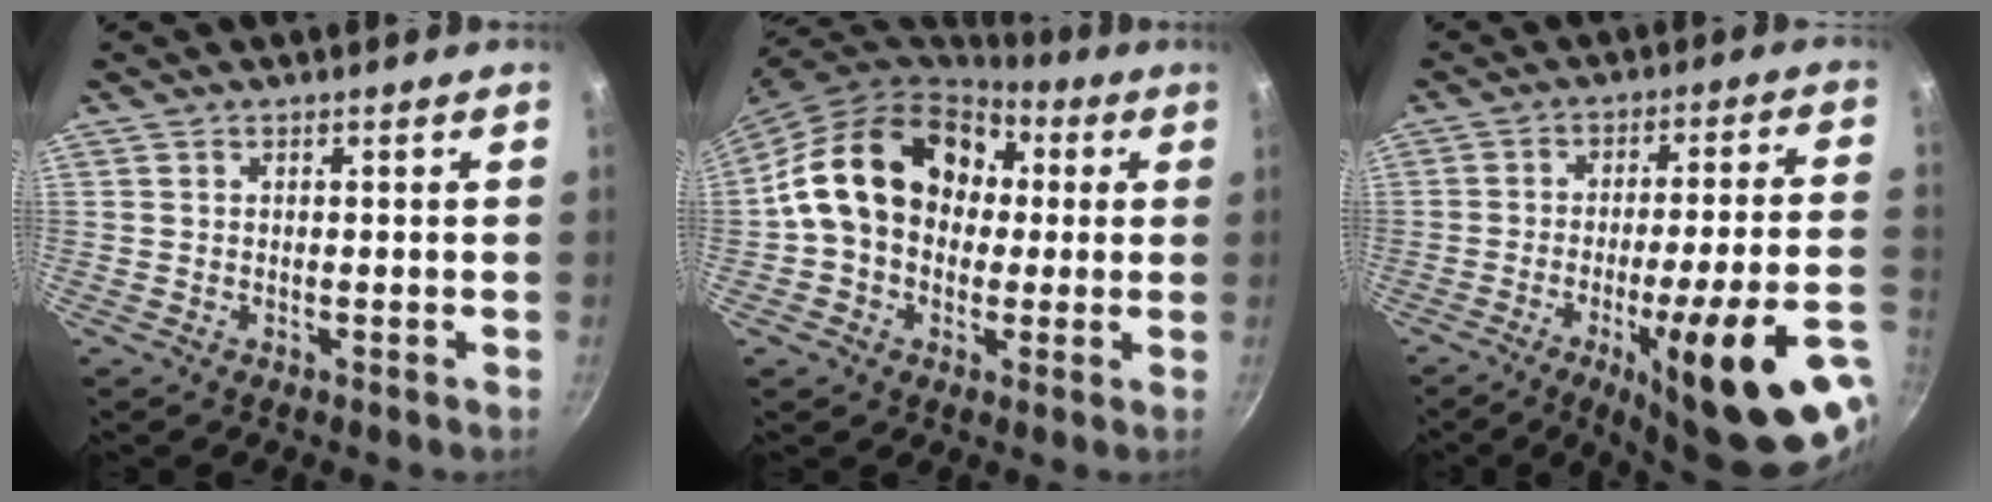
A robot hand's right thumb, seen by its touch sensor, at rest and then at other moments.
{"total": 19.2, "force": [2.6, 15.0, 11.6], "torque": [-0.176, 0.041, 0.035]}
{"total": 23.3, "force": [-10.3, 4.4, 20.4], "torque": [-0.252, 0.028, -0.139]}